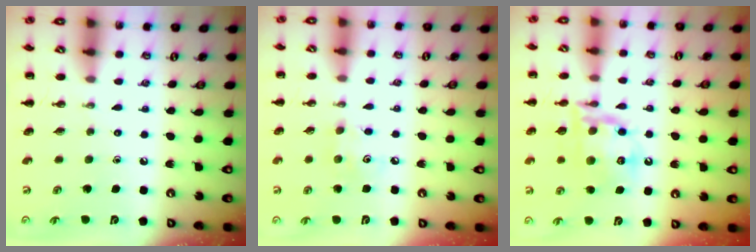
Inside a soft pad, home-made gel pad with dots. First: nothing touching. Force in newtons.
{"total": 4.8, "press": 4.7, "slide": 1.1}
{"total": 15.0, "press": 14.8, "slide": 2.7}